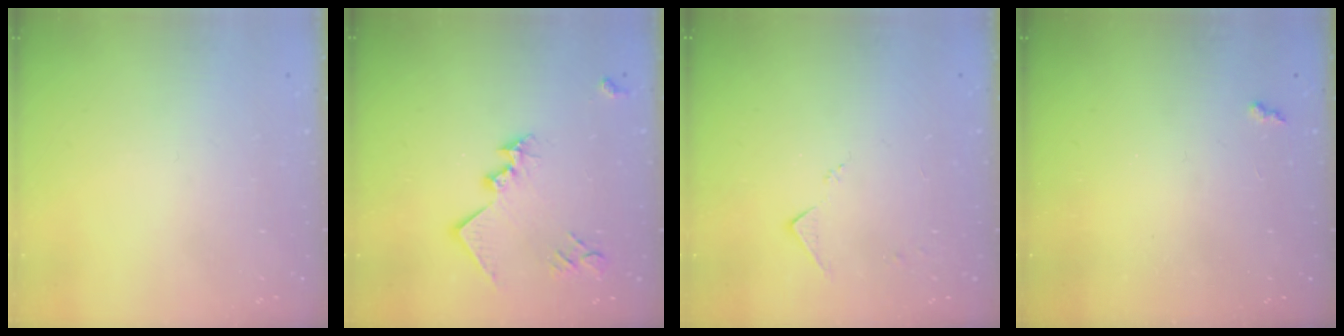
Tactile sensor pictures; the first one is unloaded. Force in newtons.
{"total": 15.7, "press": 15.7, "slide": 0.5}
{"total": 5.3, "press": 5.3, "slide": 0.6}
{"total": 1.9, "press": 1.8, "slide": 0.5}